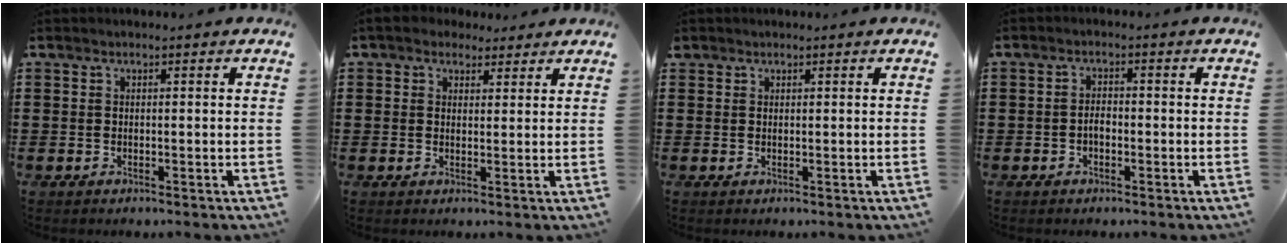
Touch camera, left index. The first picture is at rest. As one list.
[{"total": 3.0, "force": [2.4, 1.8, 0.7], "torque": [-0.022, 0.006, 0.044]}, {"total": 0.6, "force": [0.4, 0.4, 0.1], "torque": [-0.002, 0.003, 0.008]}, {"total": 1.8, "force": [-0.6, 0.9, 1.5], "torque": [-0.030, 0.004, -0.012]}]